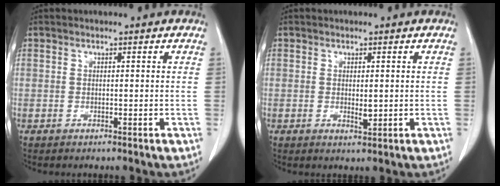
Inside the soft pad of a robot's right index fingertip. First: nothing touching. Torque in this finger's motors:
{"motor_torque": [-0.02, 0.06, 0.01, 0.02]}